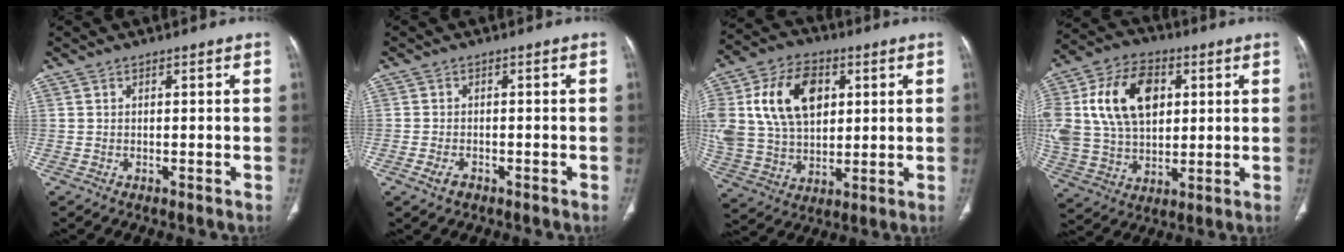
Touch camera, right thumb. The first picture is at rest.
{"total": 2.3, "force": [-1.3, 1.4, 1.3], "torque": [-0.025, 0.006, -0.020]}
{"total": 19.5, "force": [5.4, 13.2, 13.3], "torque": [-0.241, 0.000, 0.101]}
{"total": 21.4, "force": [5.2, 14.6, 14.8], "torque": [-0.281, 0.008, 0.096]}